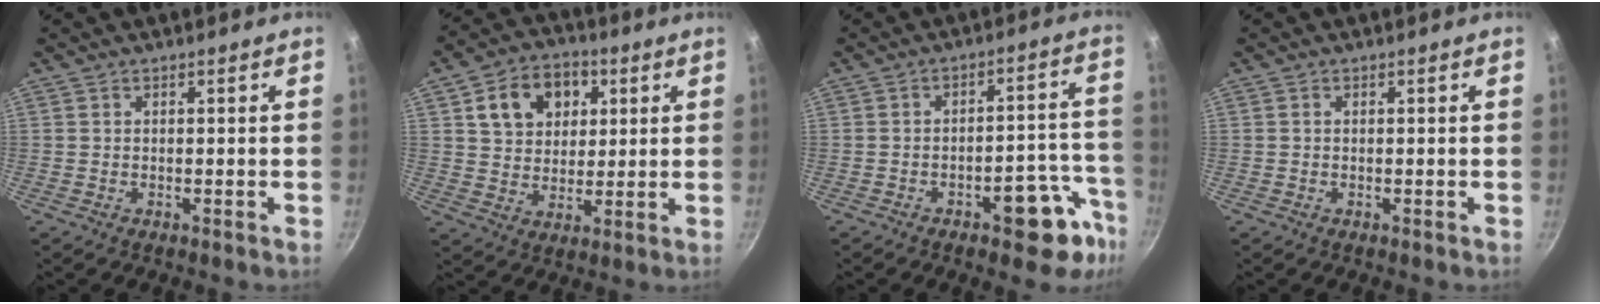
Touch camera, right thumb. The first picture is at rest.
{"total": 12.1, "force": [4.1, 9.4, 6.6], "torque": [-0.081, 0.005, 0.065]}
{"total": 12.2, "force": [-6.6, 5.2, 8.8], "torque": [-0.055, 0.059, -0.079]}
{"total": 0.0}